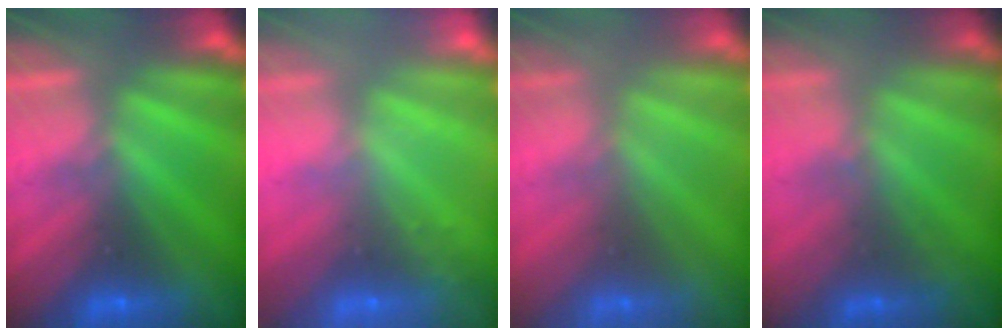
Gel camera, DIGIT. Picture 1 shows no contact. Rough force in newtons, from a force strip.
{"total": 2.3}
{"total": 2.5}
{"total": 1.8}